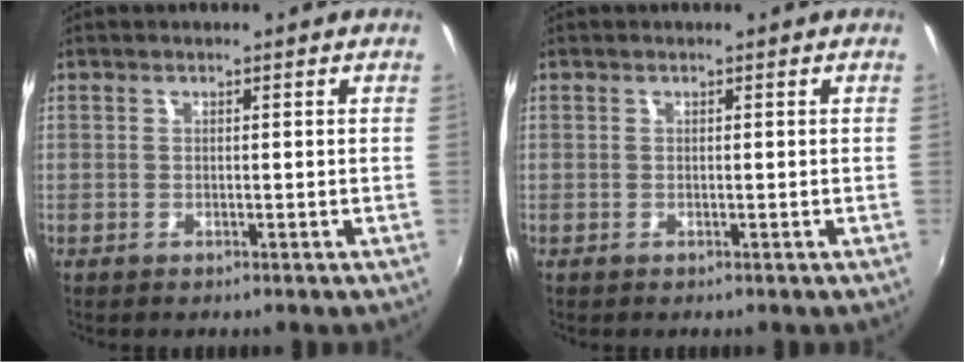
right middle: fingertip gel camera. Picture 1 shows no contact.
{"total": 0.0}